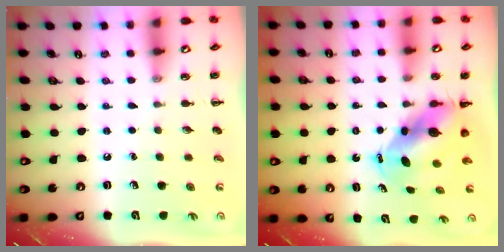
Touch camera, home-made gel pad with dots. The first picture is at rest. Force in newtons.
{"total": 8.0, "press": 7.8, "slide": 1.7}